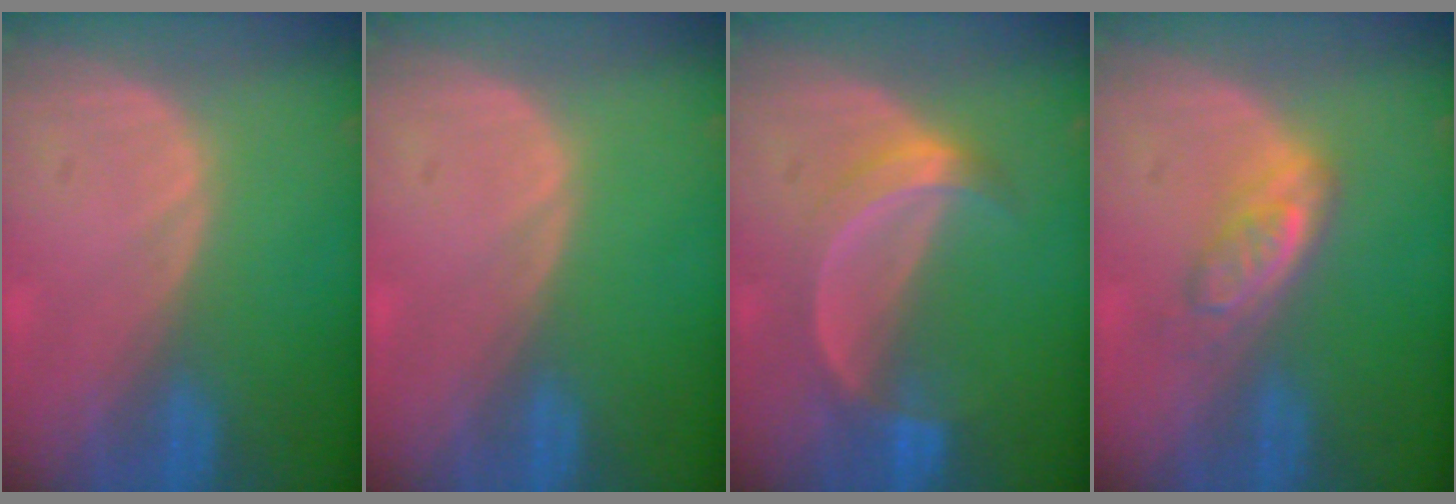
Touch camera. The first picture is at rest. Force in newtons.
{"total": 0.0}
{"total": 5.0, "press": 5.0, "slide": 0.2}
{"total": 4.3, "press": 4.2, "slide": 0.8}